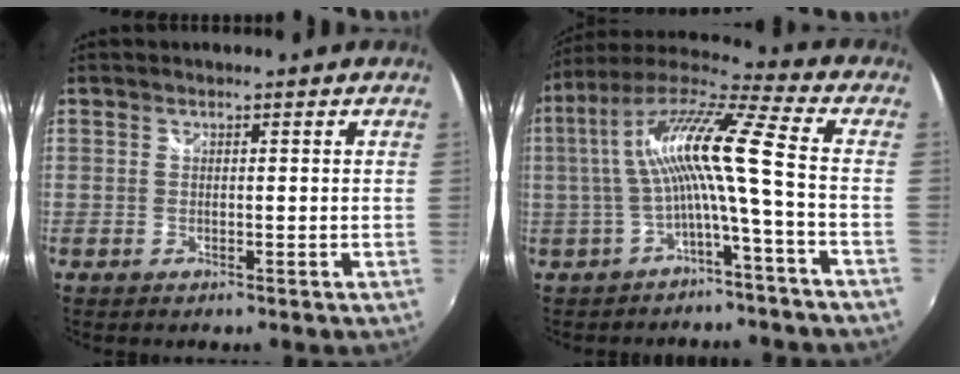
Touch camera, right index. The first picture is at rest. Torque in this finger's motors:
{"motor_torque": [1.12, -0.64, 0.98, 0.21]}